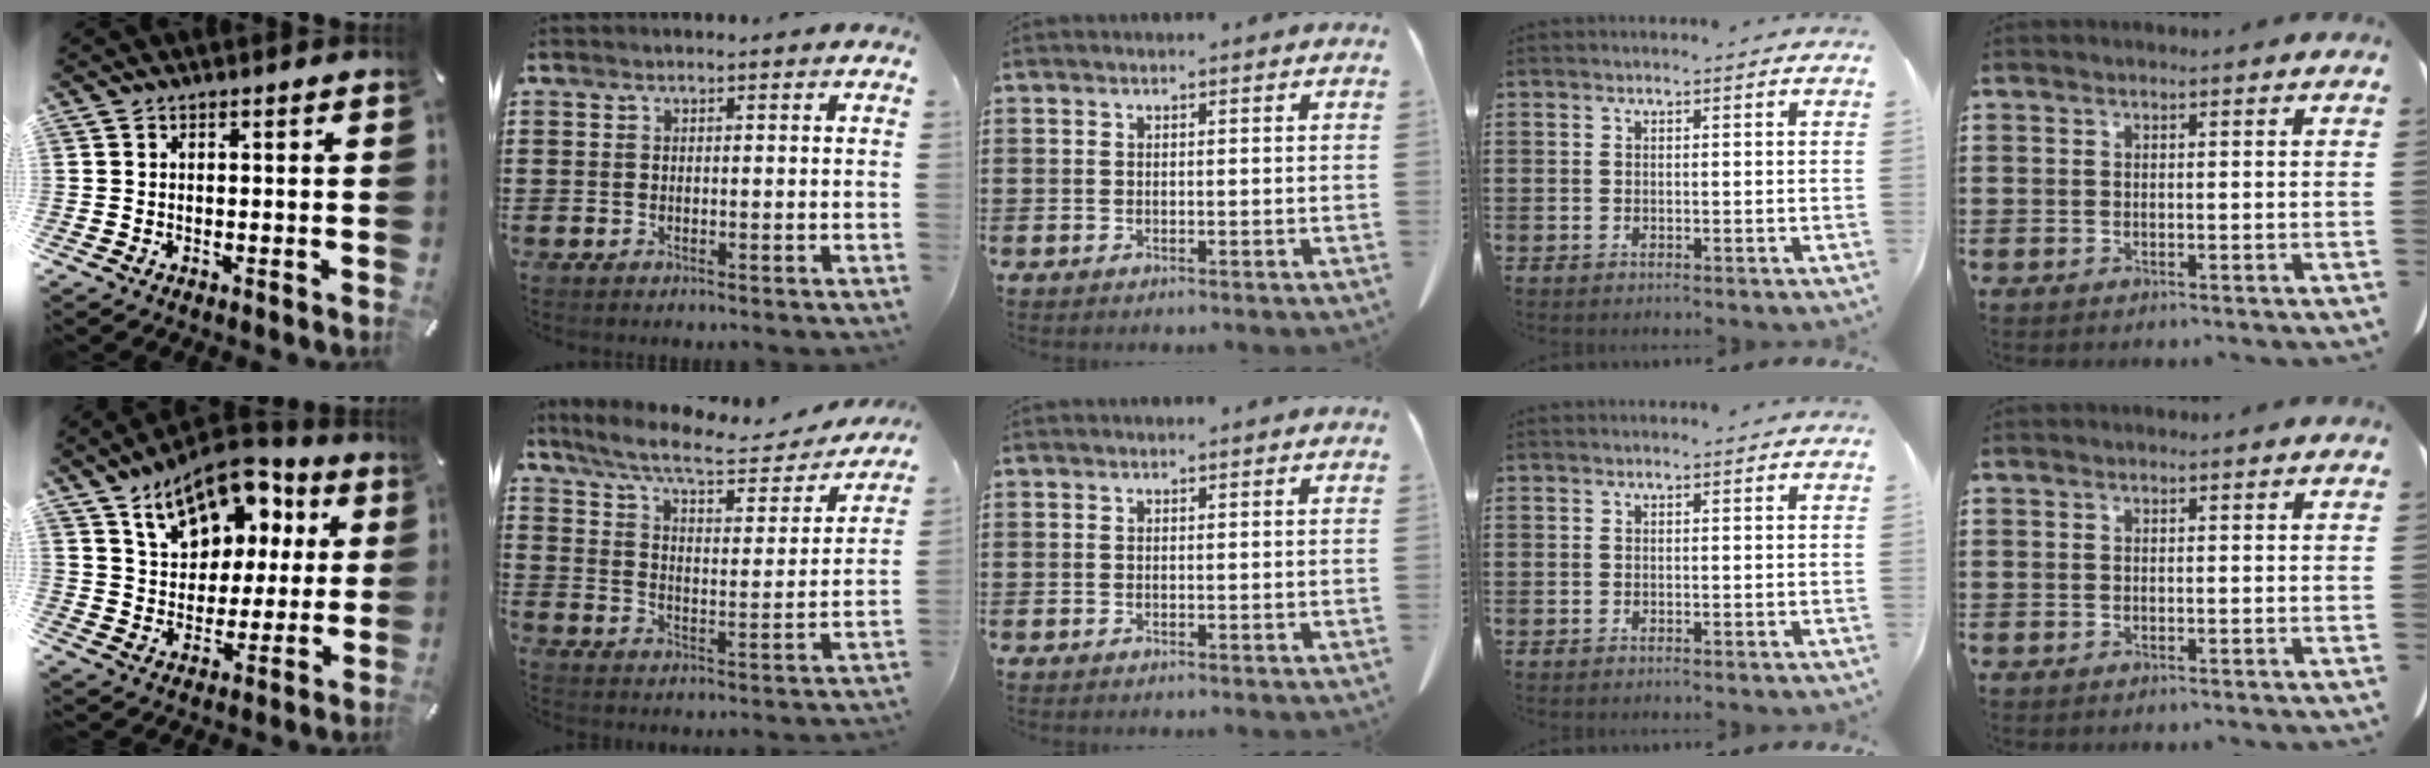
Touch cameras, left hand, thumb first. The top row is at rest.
{"thumb": {"total": 14.8, "force": [9.2, 9.5, 6.8], "torque": [-0.112, -0.051, 0.165]}, "index": {"total": 8.3, "force": [6.9, 1.2, 4.5], "torque": [-0.115, -0.031, 0.116]}}